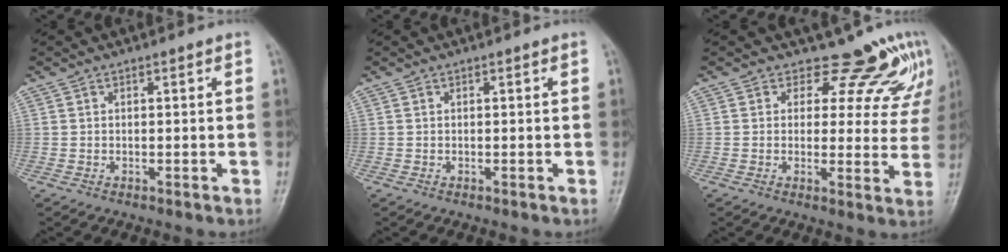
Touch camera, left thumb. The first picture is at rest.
{"total": 0.0}
{"total": 10.0, "force": [8.6, 4.6, 1.7], "torque": [0.026, -0.063, 0.085]}